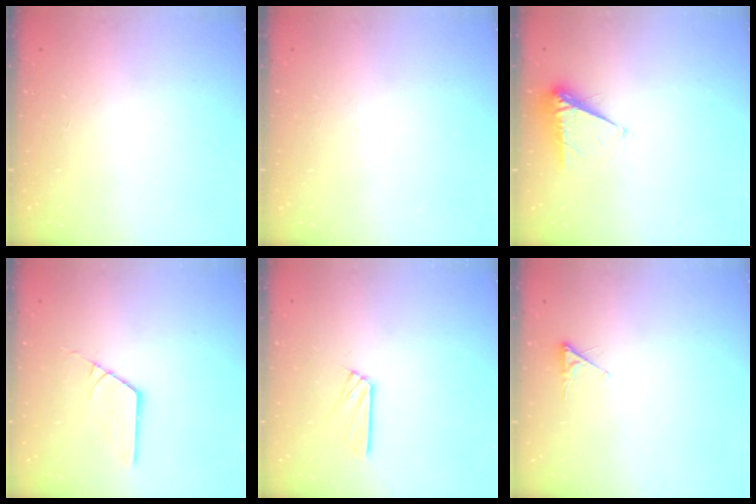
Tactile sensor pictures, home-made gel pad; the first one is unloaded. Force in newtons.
{"total": 2.6, "press": 2.5, "slide": 0.5}
{"total": 5.7, "press": 5.7, "slide": 0.6}
{"total": 2.7, "press": 2.7, "slide": 0.1}
{"total": 6.9, "press": 6.9, "slide": 0.2}
{"total": 1.8, "press": 1.7, "slide": 0.3}